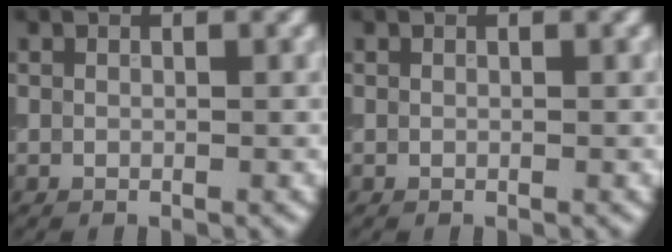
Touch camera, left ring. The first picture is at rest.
{"total": 0.0}